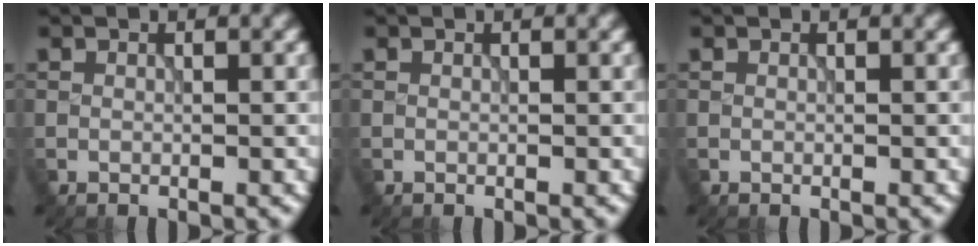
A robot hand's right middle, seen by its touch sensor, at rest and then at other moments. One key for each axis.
{"total": 0.0}
{"total": 0.0}